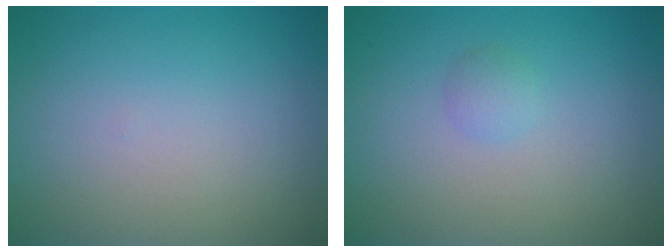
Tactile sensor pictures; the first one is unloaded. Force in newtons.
{"total": 1.0, "press": 1.0, "slide": 0.0}